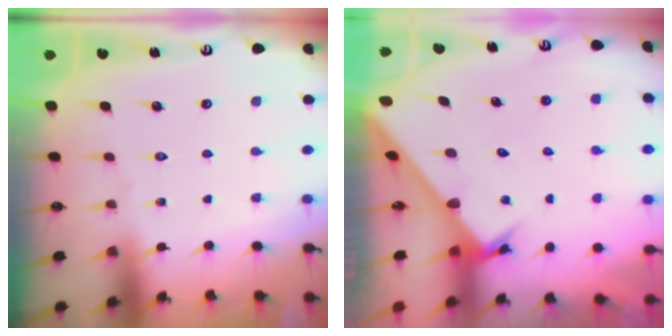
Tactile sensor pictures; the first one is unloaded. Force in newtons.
{"total": 2.7, "press": 2.7, "slide": 0.3}